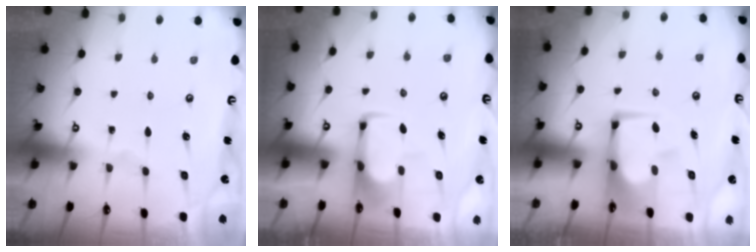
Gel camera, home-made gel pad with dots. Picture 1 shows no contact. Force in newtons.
{"total": 1.8, "press": 1.8, "slide": 0.5}
{"total": 0.0}